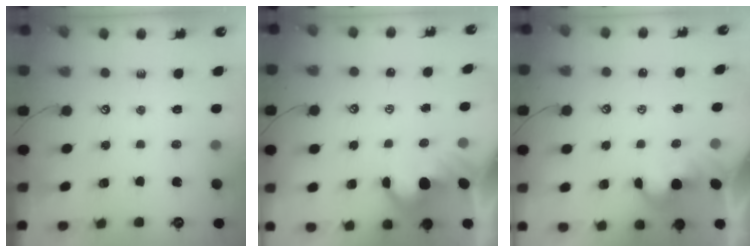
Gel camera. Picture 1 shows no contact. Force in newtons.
{"total": 6.5, "press": 6.4, "slide": 0.8}
{"total": 2.0, "press": 2.0, "slide": 0.2}